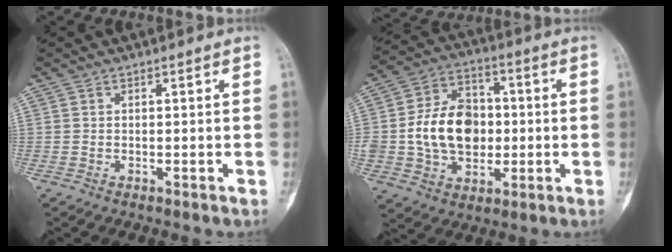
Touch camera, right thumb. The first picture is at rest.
{"total": 15.6, "force": [-0.5, 11.5, 10.5], "torque": [-0.154, 0.021, -0.004]}